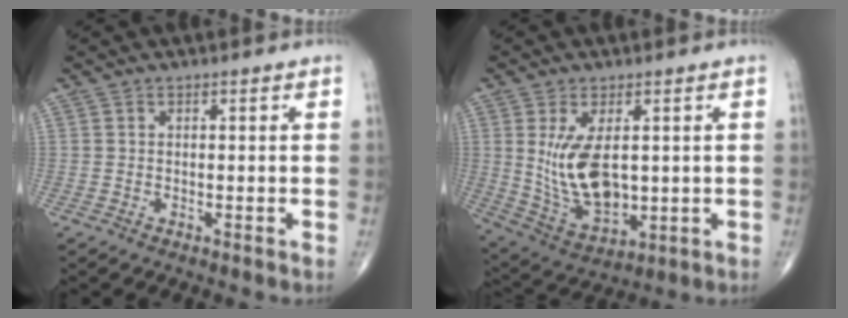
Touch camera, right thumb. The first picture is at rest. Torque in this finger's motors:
{"motor_torque": [0.18, 0.49, 0.74, 0.41, 0.35]}